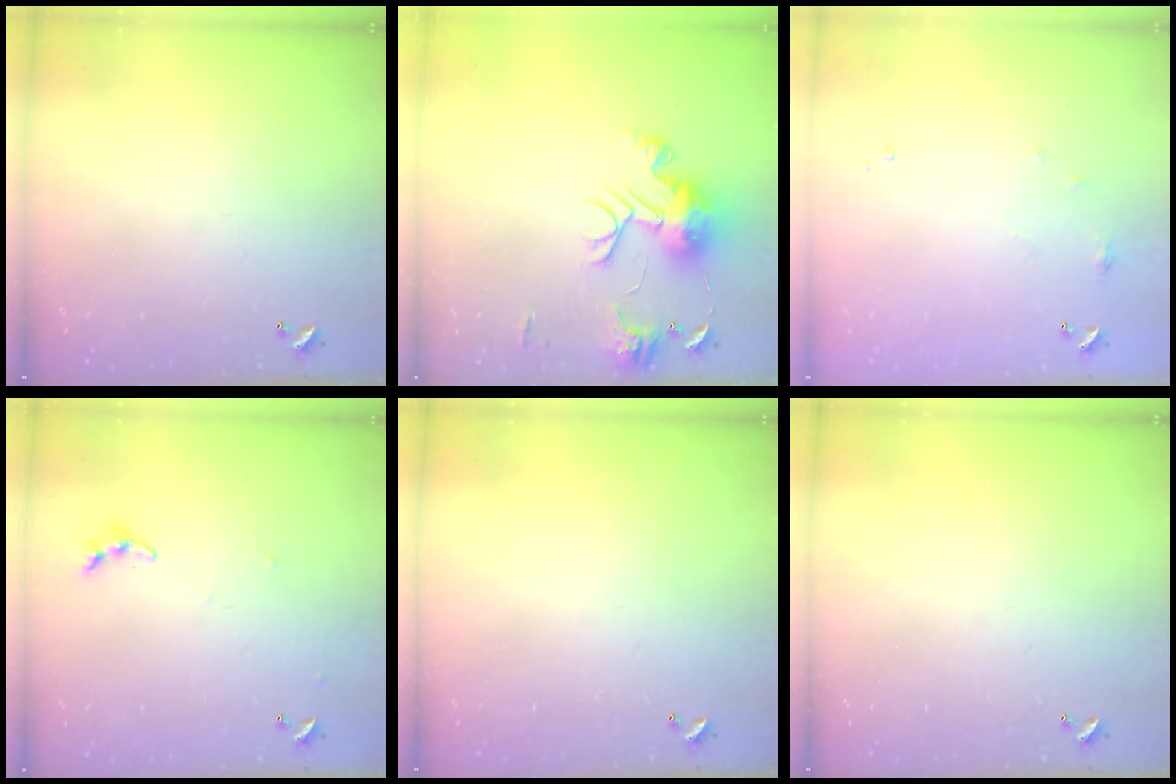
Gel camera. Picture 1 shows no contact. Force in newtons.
{"total": 13.5, "press": 13.5, "slide": 1.0}
{"total": 6.7, "press": 6.6, "slide": 0.9}
{"total": 4.2, "press": 4.1, "slide": 0.4}
{"total": 0.0}
{"total": 0.0}